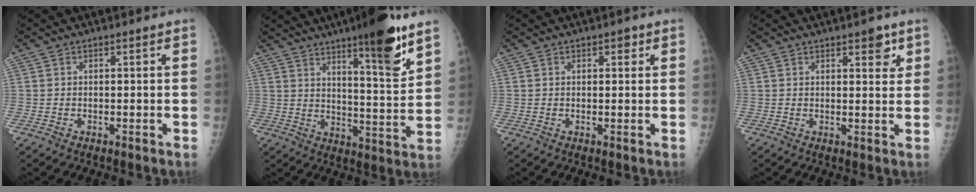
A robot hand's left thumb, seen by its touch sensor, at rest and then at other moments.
{"total": 15.5, "force": [9.9, 2.5, 11.7], "torque": [-0.154, -0.067, 0.151]}
{"total": 1.6, "force": [0.8, 0.9, 1.0], "torque": [-0.002, -0.001, 0.008]}
{"total": 4.0, "force": [2.3, 1.8, 2.8], "torque": [-0.016, -0.010, 0.026]}